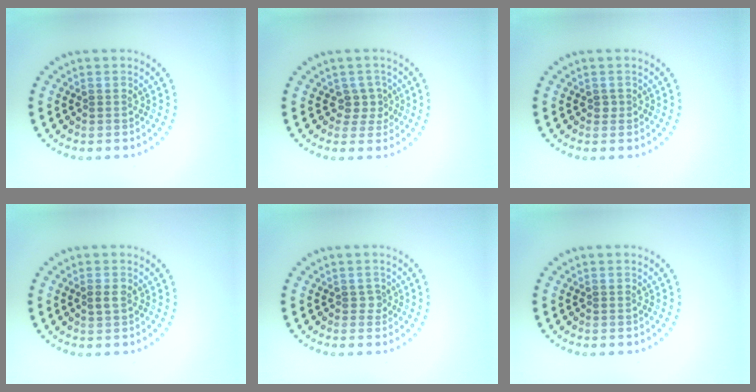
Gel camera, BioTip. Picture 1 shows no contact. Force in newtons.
{"total": 1.9, "press": 1.4, "slide": 1.2}
{"total": 0.7, "press": 0.4, "slide": 0.5}
{"total": 1.0, "press": 1.0, "slide": 0.0}
{"total": 0.9, "press": 0.7, "slide": 0.6}
{"total": 0.0}